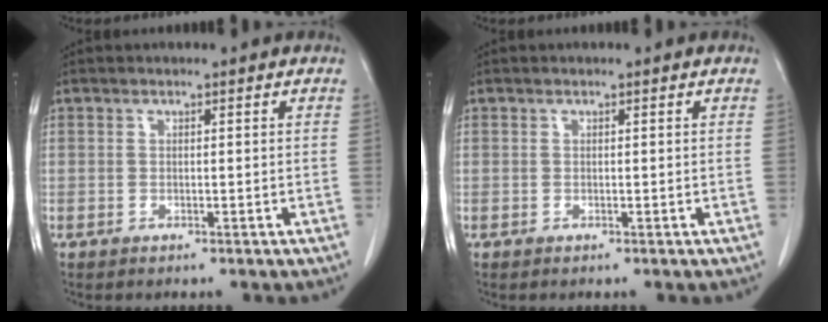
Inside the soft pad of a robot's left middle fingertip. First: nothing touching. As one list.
[{"total": 0.0}]